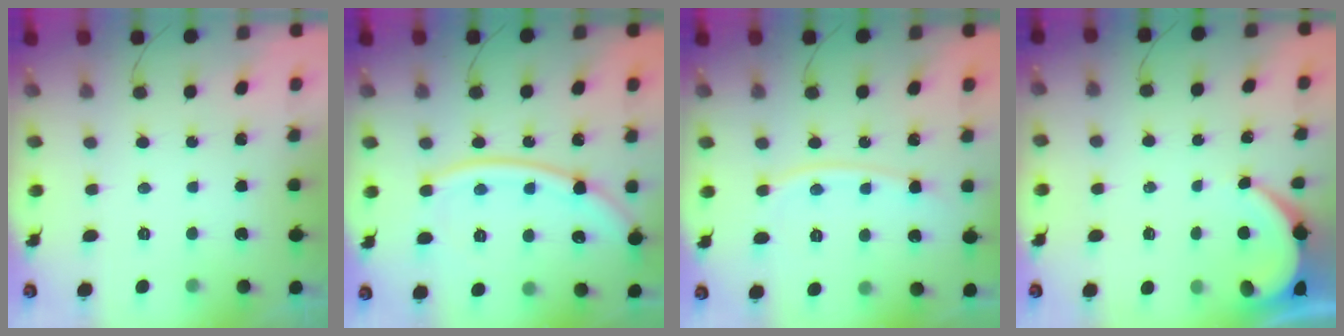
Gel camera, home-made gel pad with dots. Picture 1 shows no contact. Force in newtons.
{"total": 15.0, "press": 15.0, "slide": 1.3}
{"total": 8.9, "press": 8.9, "slide": 1.0}
{"total": 3.7, "press": 3.6, "slide": 0.3}